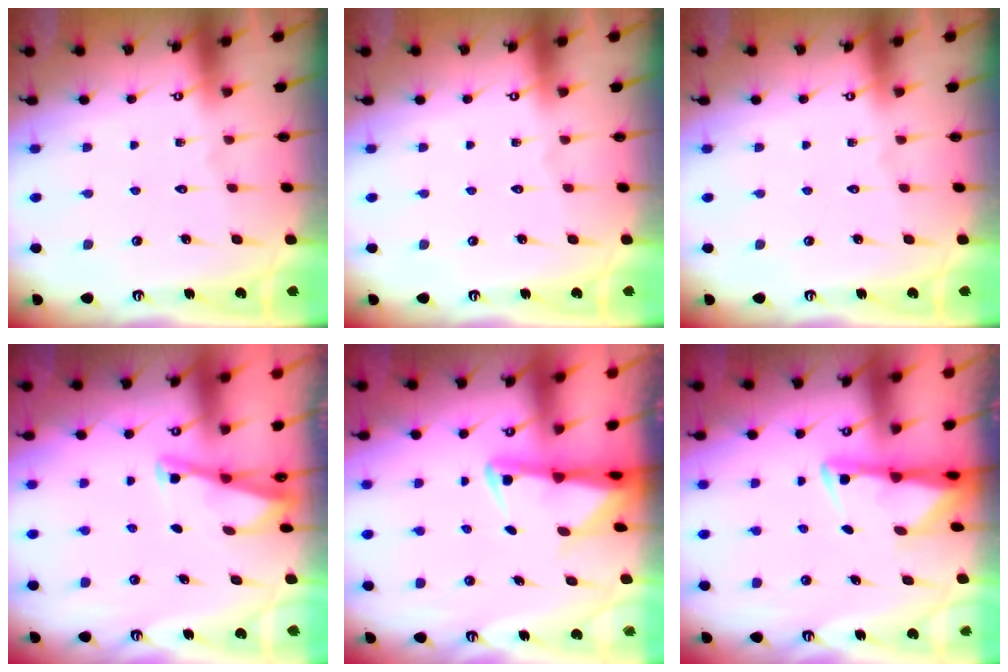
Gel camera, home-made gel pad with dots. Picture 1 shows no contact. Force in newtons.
{"total": 0.0}
{"total": 0.0}
{"total": 2.8, "press": 2.8, "slide": 0.2}
{"total": 2.5, "press": 2.4, "slide": 0.5}
{"total": 2.9, "press": 2.8, "slide": 0.6}